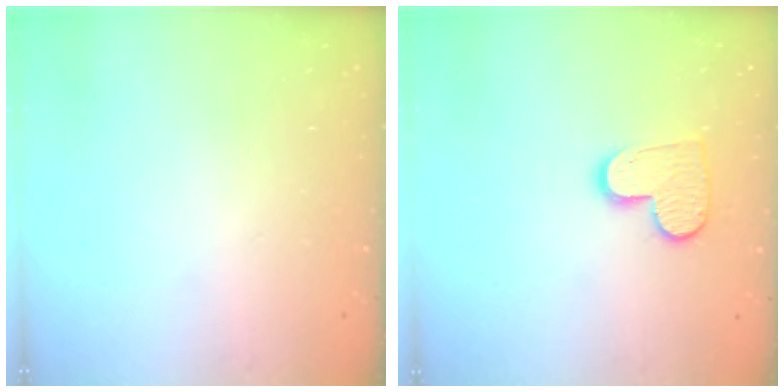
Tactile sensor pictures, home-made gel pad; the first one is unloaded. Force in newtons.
{"total": 9.6, "press": 9.6, "slide": 0.6}